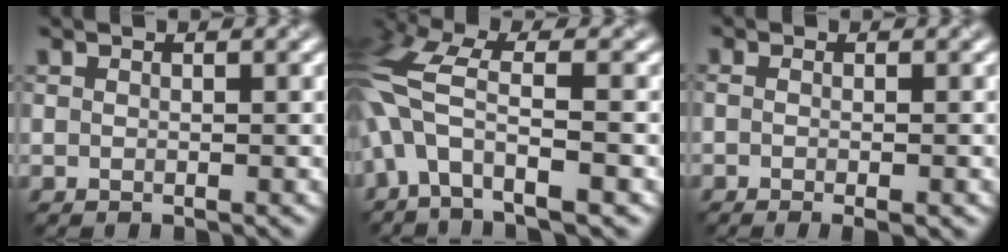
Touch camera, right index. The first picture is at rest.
{"total": 7.6, "force": [-3.0, 3.0, 6.3], "torque": [-0.152, 0.019, -0.057]}
{"total": 3.1, "force": [-0.9, 1.2, 2.7], "torque": [-0.025, 0.011, -0.011]}